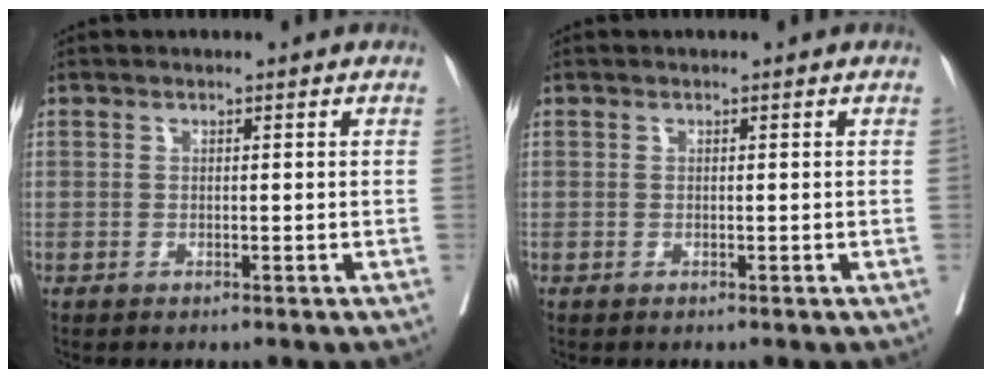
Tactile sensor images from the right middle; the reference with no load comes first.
{"total": 0.0}